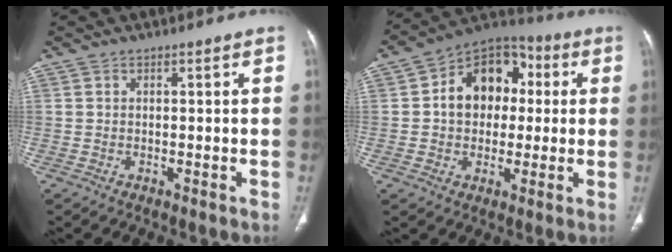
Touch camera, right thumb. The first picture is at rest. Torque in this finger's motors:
{"motor_torque": [0.74, 3.38, 1.47, -0.19, 0.08]}